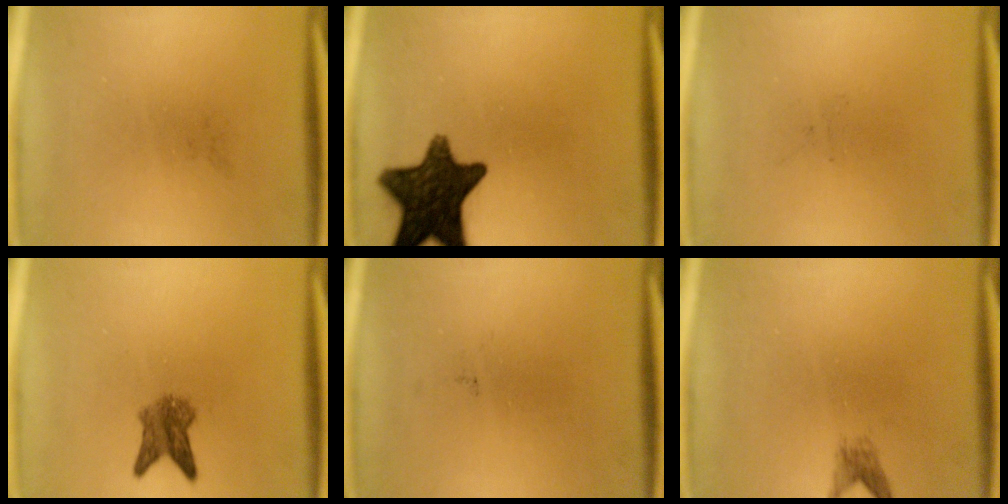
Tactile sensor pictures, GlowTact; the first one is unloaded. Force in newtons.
{"total": 14.3}
{"total": 0.0}
{"total": 4.0}
{"total": 0.0}
{"total": 1.5}